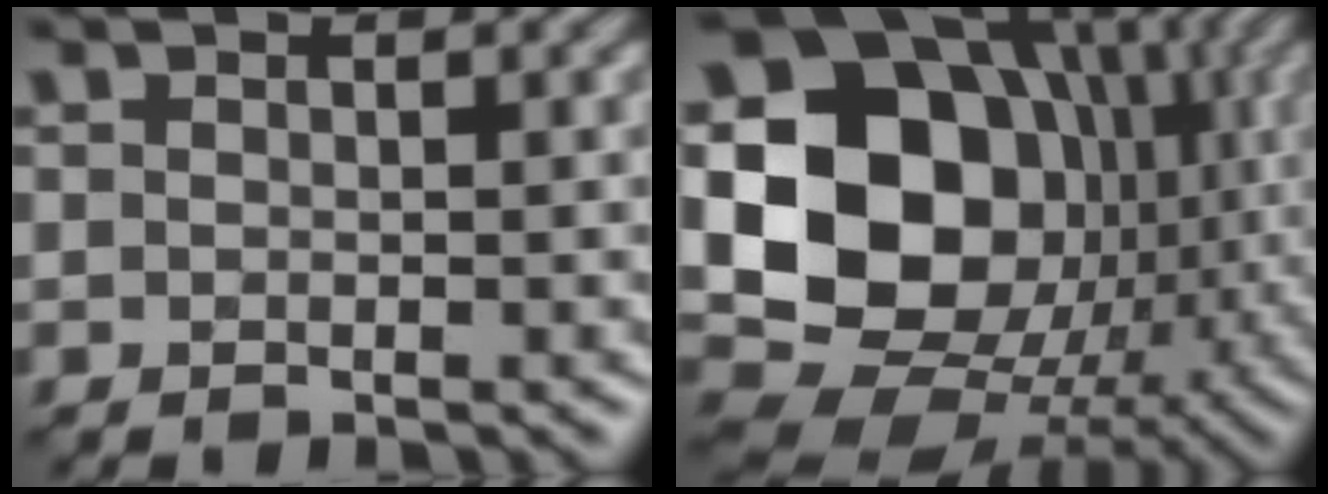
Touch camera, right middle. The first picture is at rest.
{"total": 19.0, "force": [0.7, 15.7, 10.7], "torque": [-0.210, -0.006, 0.019]}